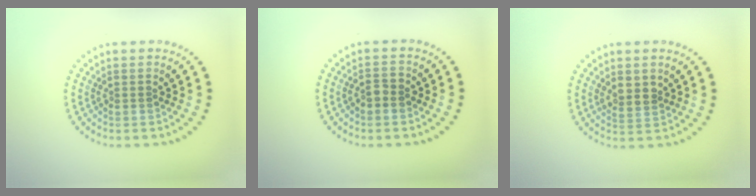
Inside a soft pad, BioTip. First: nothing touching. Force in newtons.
{"total": 1.6, "press": 1.5, "slide": 0.4}
{"total": 2.1, "press": 1.9, "slide": 0.9}